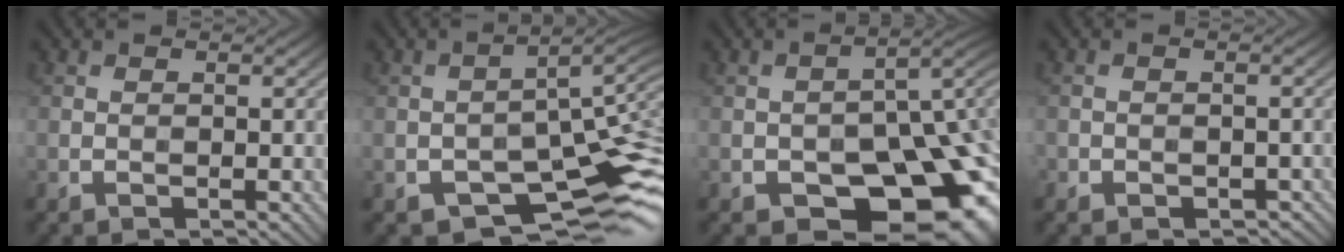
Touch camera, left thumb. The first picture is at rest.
{"total": 10.7, "force": [-5.1, 4.8, 8.0], "torque": [-0.122, -0.022, -0.081]}
{"total": 17.2, "force": [-7.2, 9.7, 12.2], "torque": [-0.154, -0.013, -0.090]}
{"total": 2.7, "force": [-1.6, 2.1, 0.6], "torque": [-0.005, 0.003, -0.020]}